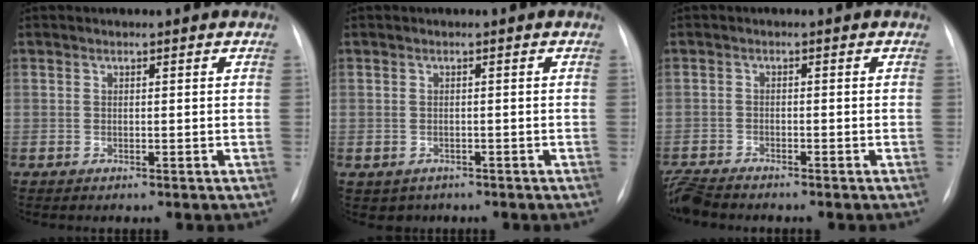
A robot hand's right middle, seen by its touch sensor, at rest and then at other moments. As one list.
[{"total": 1.9, "force": [-1.3, 1.4, 0.0], "torque": [-0.003, 0.004, -0.015]}, {"total": 4.5, "force": [-4.4, 0.2, 1.0], "torque": [-0.018, -0.020, -0.082]}]